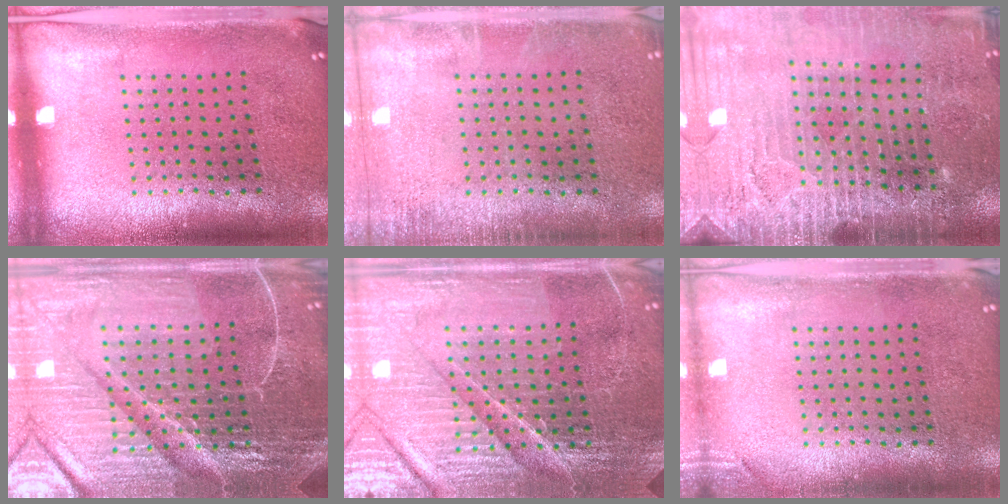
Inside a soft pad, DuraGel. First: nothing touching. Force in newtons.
{"total": 1.4, "press": 1.4, "slide": 0.2}
{"total": 3.2, "press": 3.2, "slide": 0.3}
{"total": 6.8, "press": 6.0, "slide": 3.2}
{"total": 5.7, "press": 5.2, "slide": 2.4}
{"total": 1.1, "press": 1.1, "slide": 0.3}